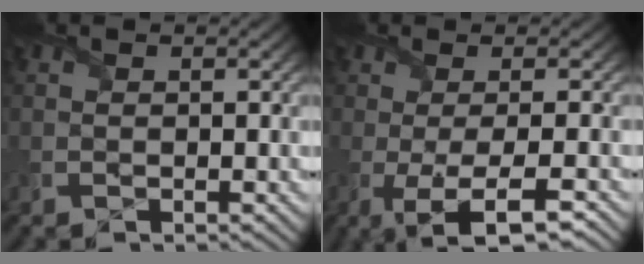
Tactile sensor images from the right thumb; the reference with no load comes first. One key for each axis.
{"total": 5.9, "fx": -2.0, "fy": 1.4, "fz": 5.4, "tx": -0.078, "ty": -0.003, "tz": -0.035}